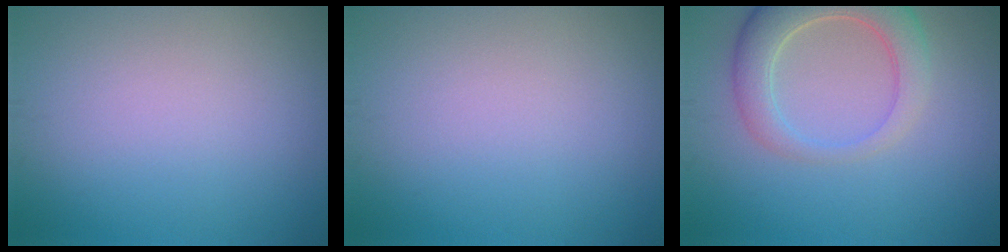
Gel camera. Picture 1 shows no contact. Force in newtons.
{"total": 0.0}
{"total": 5.4, "press": 5.3, "slide": 0.7}